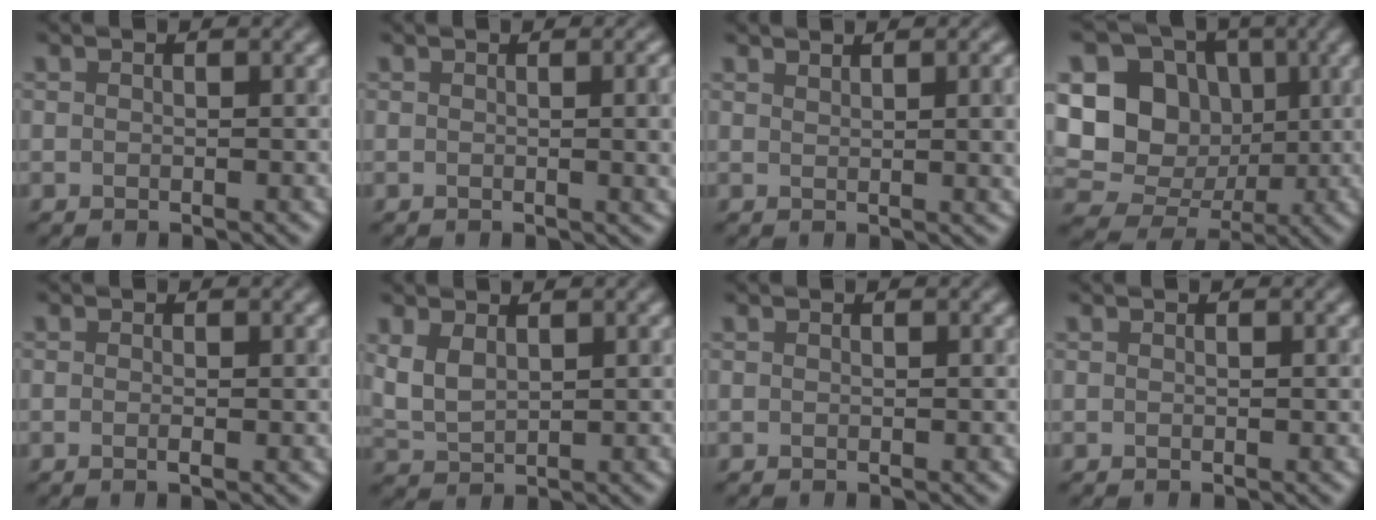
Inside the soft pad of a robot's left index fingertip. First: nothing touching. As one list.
[{"total": 5.1, "force": [0.2, 2.3, 4.6], "torque": [-0.022, 0.014, -0.003]}, {"total": 4.3, "force": [1.5, 1.5, 3.7], "torque": [-0.024, 0.012, 0.024]}, {"total": 10.3, "force": [1.7, 9.1, 4.6], "torque": [-0.095, 0.018, 0.016]}, {"total": 0.9, "force": [0.0, 0.3, 0.8], "torque": [-0.007, 0.003, -0.010]}, {"total": 2.2, "force": [1.3, 1.0, 1.5], "torque": [-0.040, 0.005, 0.032]}, {"total": 0.0}, {"total": 0.0}]